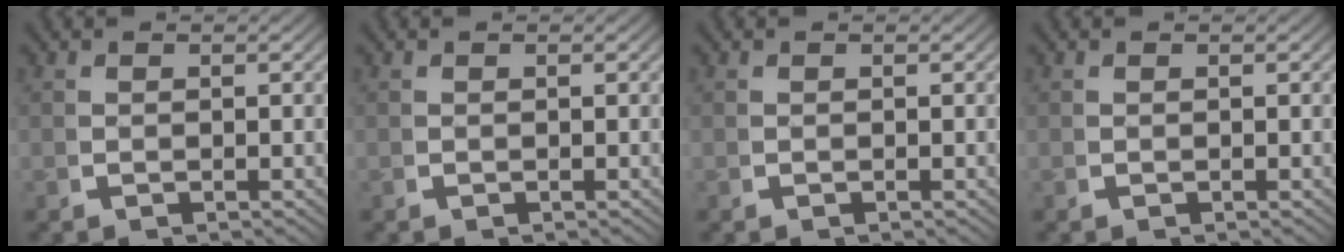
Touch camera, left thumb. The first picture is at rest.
{"total": 0.0}
{"total": 0.0}
{"total": 0.0}